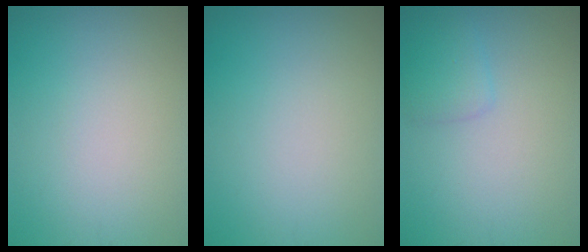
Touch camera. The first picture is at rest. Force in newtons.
{"total": 0.0}
{"total": 1.6, "press": 1.6, "slide": 0.0}